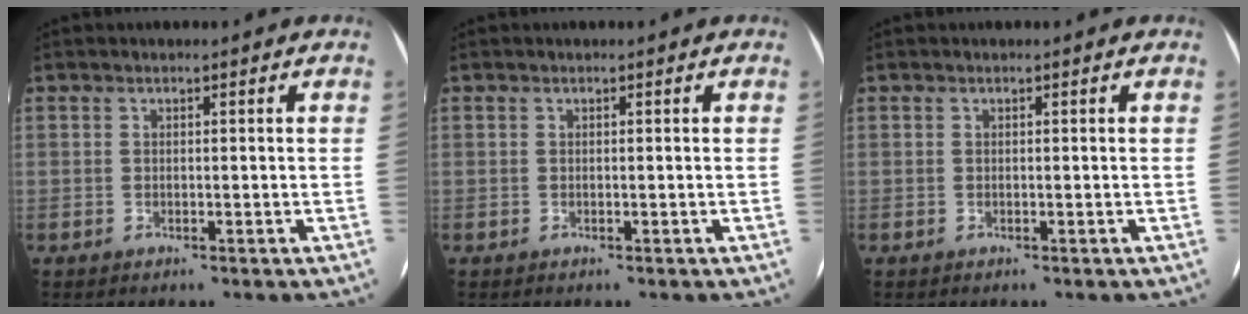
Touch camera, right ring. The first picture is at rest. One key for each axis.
{"total": 0.0}
{"total": 0.0}